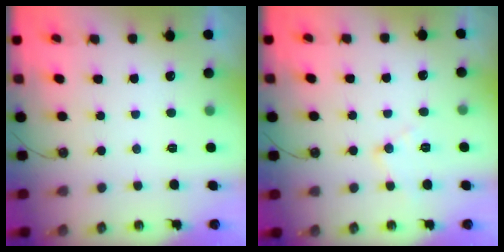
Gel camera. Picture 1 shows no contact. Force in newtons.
{"total": 8.5, "press": 8.4, "slide": 0.8}